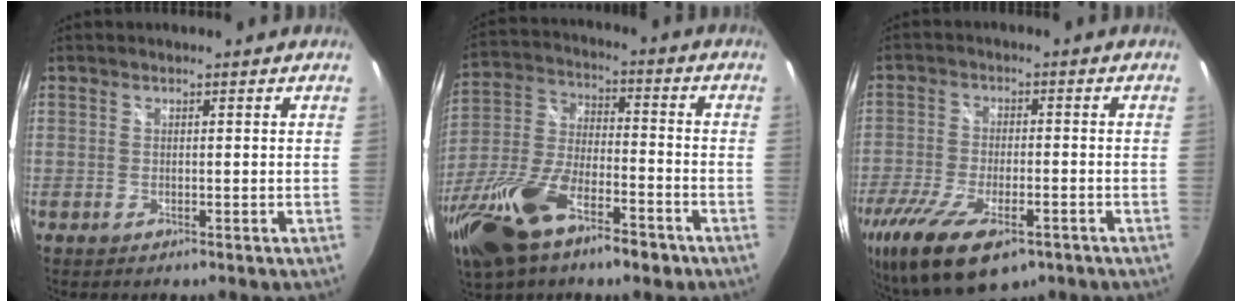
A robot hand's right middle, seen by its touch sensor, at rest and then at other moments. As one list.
[{"total": 21.3, "force": [-12.8, 8.9, 14.5], "torque": [-0.317, -0.036, -0.229]}, {"total": 18.2, "force": [-10.5, 7.7, 12.6], "torque": [-0.276, -0.062, -0.173]}]